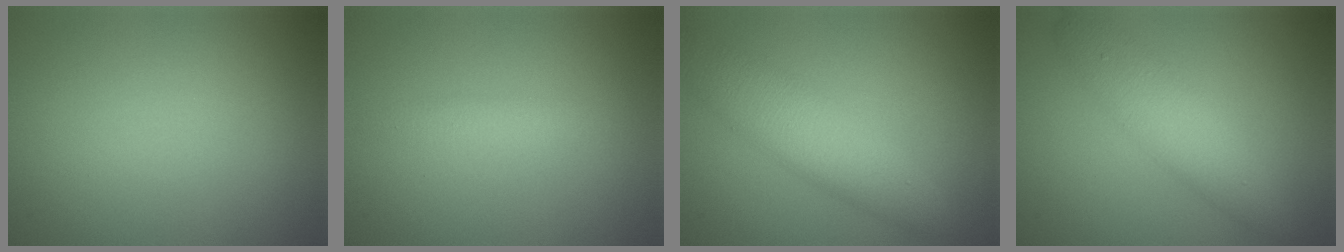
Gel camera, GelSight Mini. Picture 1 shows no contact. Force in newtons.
{"total": 1.3, "press": 1.3, "slide": 0.1}
{"total": 4.9, "press": 4.9, "slide": 0.1}
{"total": 4.3, "press": 4.3, "slide": 0.1}